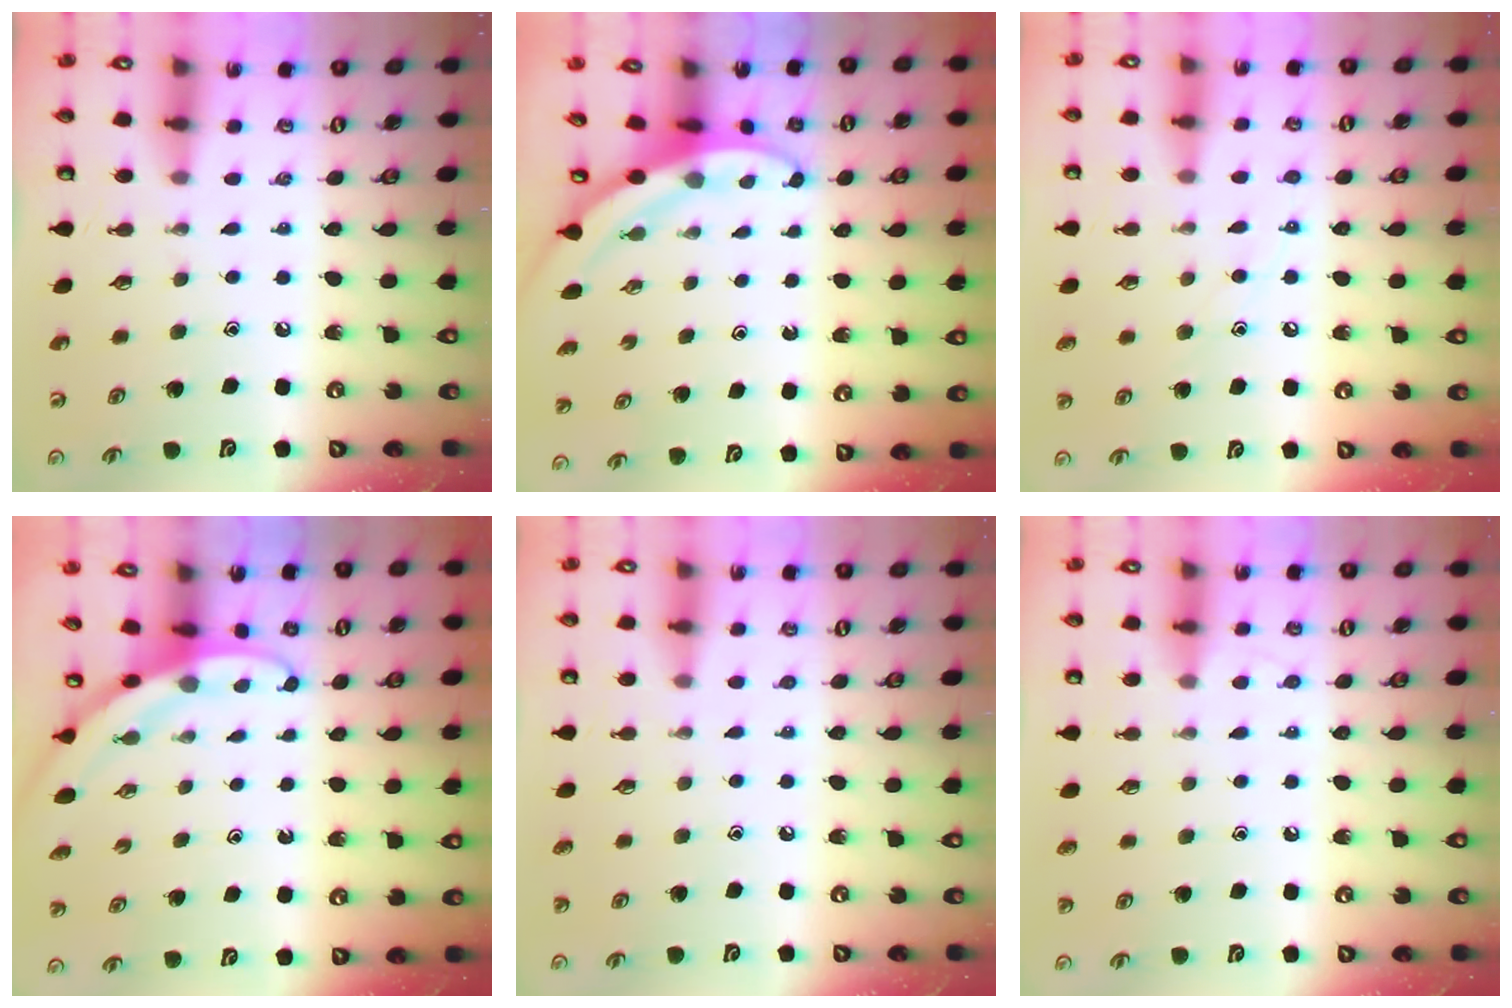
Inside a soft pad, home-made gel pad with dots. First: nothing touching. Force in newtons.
{"total": 3.3, "press": 3.3, "slide": 0.1}
{"total": 6.9, "press": 6.9, "slide": 0.5}
{"total": 2.8, "press": 2.8, "slide": 0.0}
{"total": 1.7, "press": 1.7, "slide": 0.1}
{"total": 4.4, "press": 4.4, "slide": 0.5}